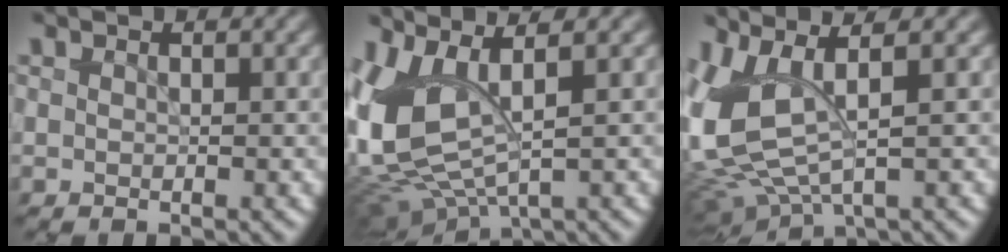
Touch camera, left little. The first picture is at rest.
{"total": 7.9, "force": [1.2, 4.0, 6.7], "torque": [-0.166, -0.008, 0.026]}
{"total": 7.3, "force": [1.3, 3.1, 6.5], "torque": [-0.164, -0.004, 0.029]}